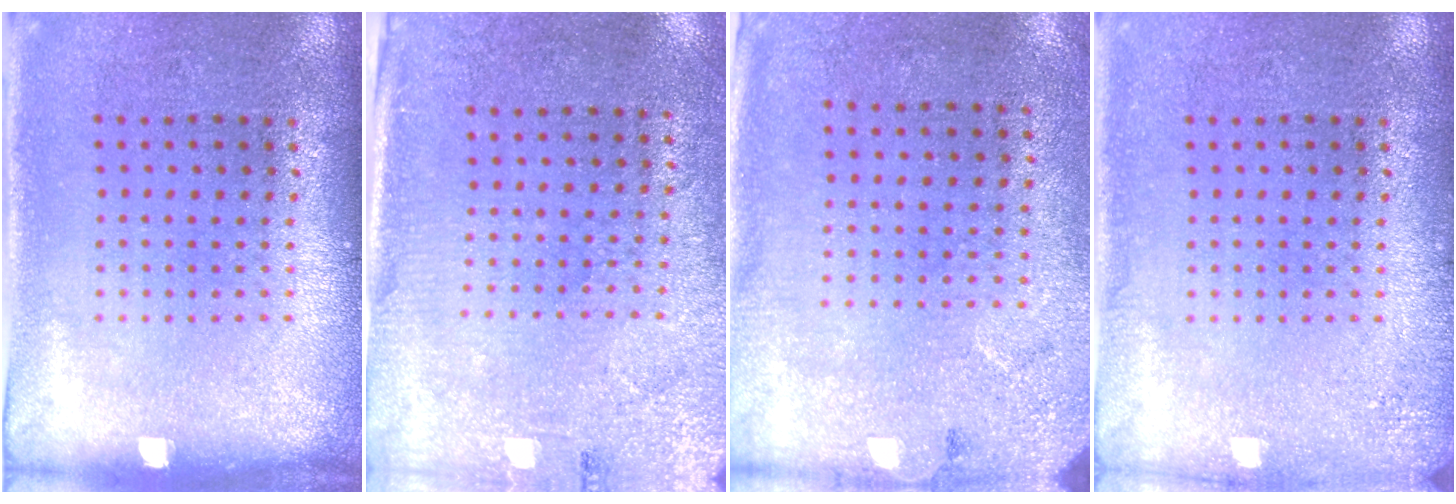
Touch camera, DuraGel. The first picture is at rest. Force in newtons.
{"total": 2.8, "press": 2.4, "slide": 1.3}
{"total": 2.7, "press": 2.2, "slide": 1.6}
{"total": 1.4, "press": 1.4, "slide": 0.2}